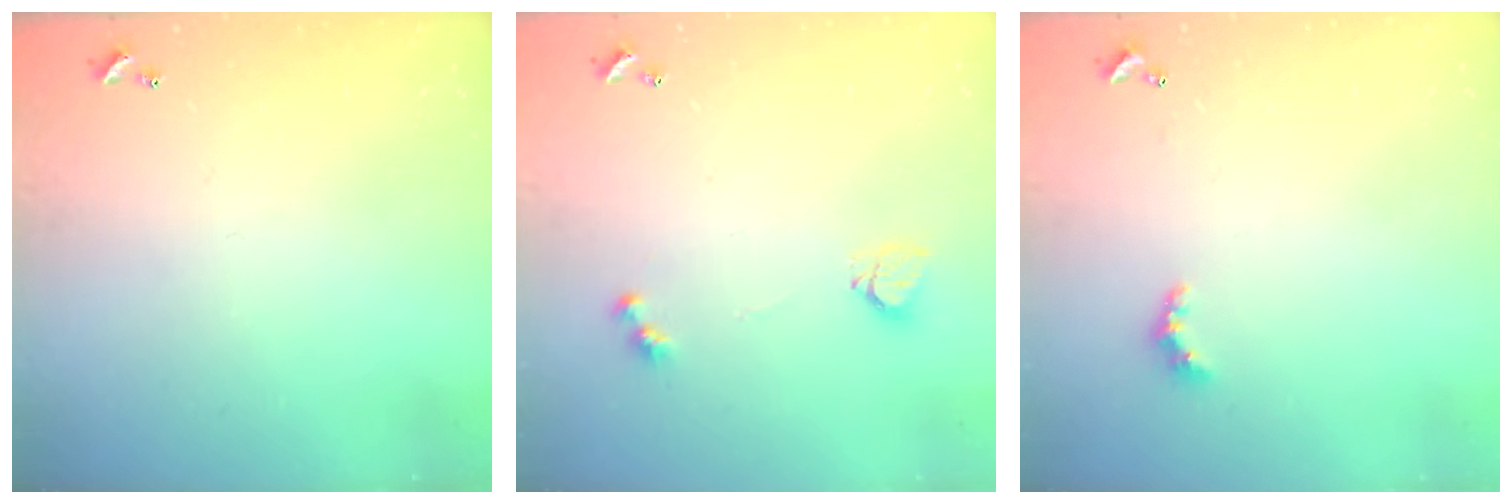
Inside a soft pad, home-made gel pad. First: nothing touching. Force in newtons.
{"total": 4.5, "press": 4.4, "slide": 0.2}
{"total": 2.5, "press": 2.5, "slide": 0.6}